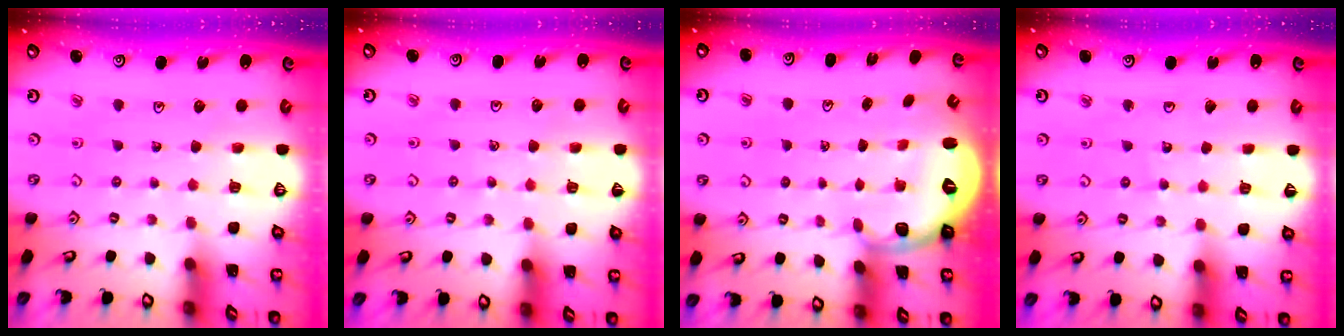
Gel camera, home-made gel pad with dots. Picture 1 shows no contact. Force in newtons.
{"total": 3.5, "press": 3.5, "slide": 0.6}
{"total": 2.8, "press": 1.8, "slide": 2.1}
{"total": 3.2, "press": 3.2, "slide": 0.3}